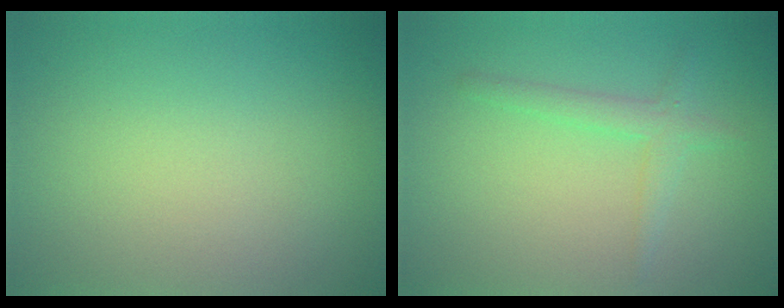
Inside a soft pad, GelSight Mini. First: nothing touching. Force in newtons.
{"total": 2.0, "press": 2.0, "slide": 0.1}